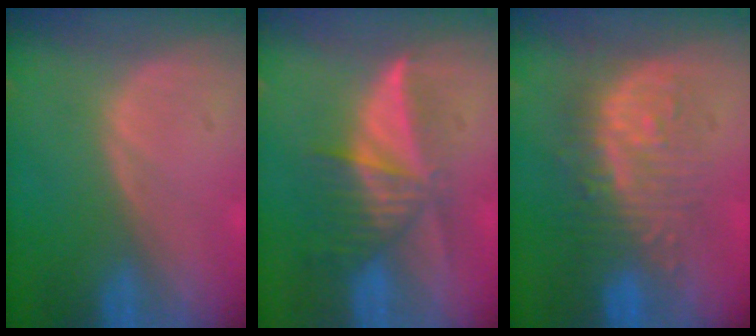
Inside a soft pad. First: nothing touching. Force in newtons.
{"total": 6.1, "press": 6.0, "slide": 1.2}
{"total": 9.1, "press": 8.9, "slide": 2.1}